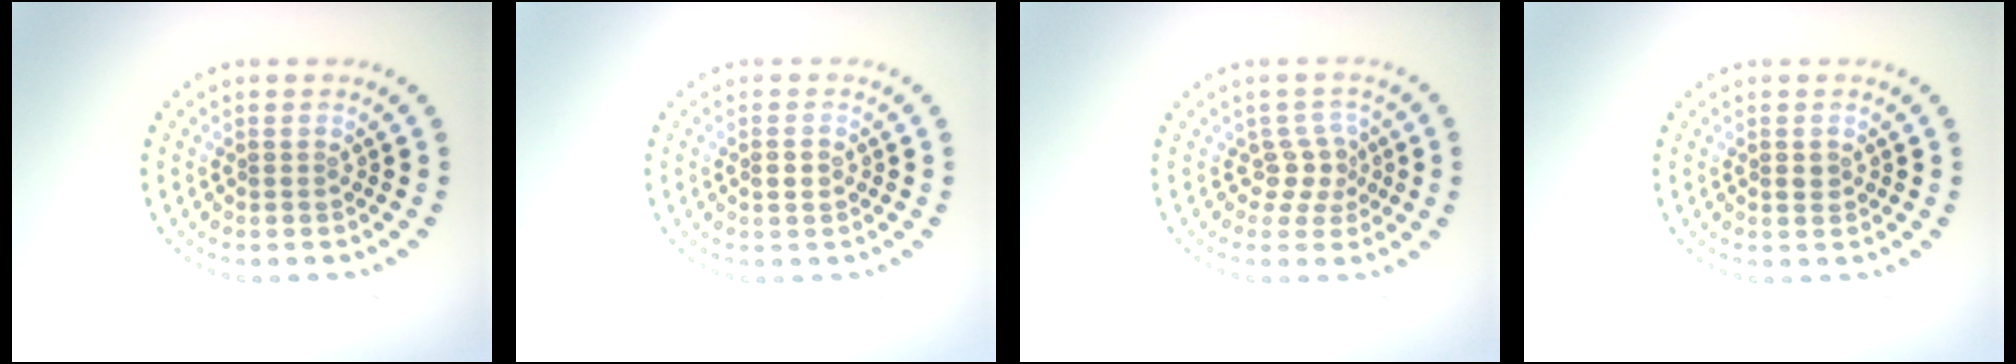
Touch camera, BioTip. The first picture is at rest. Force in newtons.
{"total": 1.2, "press": 1.2, "slide": 0.2}
{"total": 2.2, "press": 1.6, "slide": 1.5}
{"total": 1.1, "press": 1.0, "slide": 0.2}